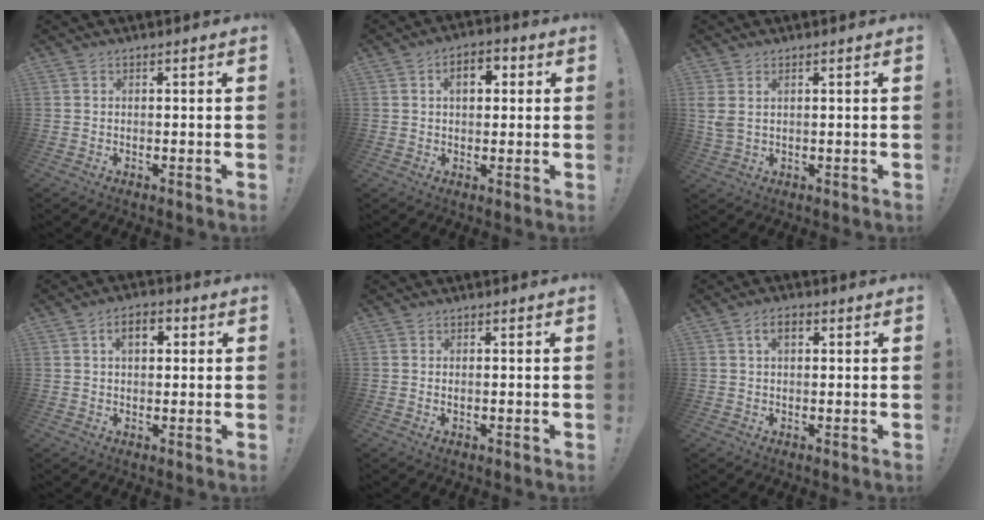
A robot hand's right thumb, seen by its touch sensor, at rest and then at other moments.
{"total": 6.1, "force": [1.3, 4.0, 4.4], "torque": [-0.054, 0.003, 0.015]}
{"total": 2.9, "force": [1.4, 1.2, 2.2], "torque": [-0.044, -0.001, 0.026]}
{"total": 5.5, "force": [1.4, 3.4, 4.0], "torque": [-0.053, 0.004, 0.019]}
{"total": 0.6, "force": [-0.1, 0.2, 0.6], "torque": [-0.017, 0.003, -0.001]}
{"total": 3.8, "force": [1.1, 2.1, 2.9], "torque": [-0.047, 0.004, 0.017]}